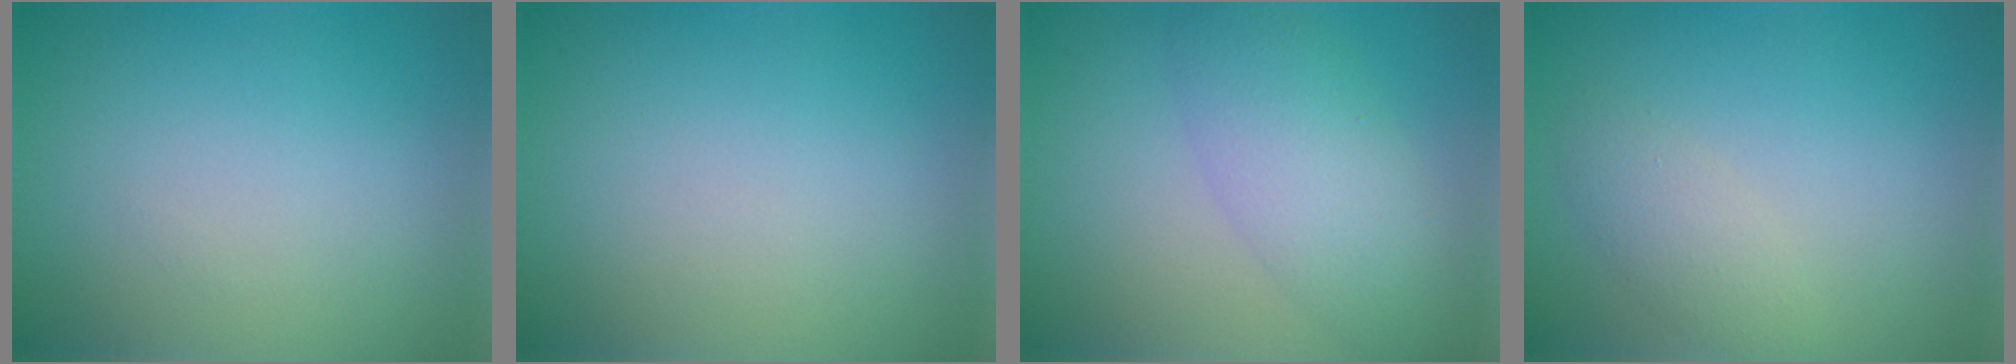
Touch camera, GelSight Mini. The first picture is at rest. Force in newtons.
{"total": 0.0}
{"total": 4.7, "press": 4.7, "slide": 0.1}
{"total": 2.0, "press": 2.0, "slide": 0.1}